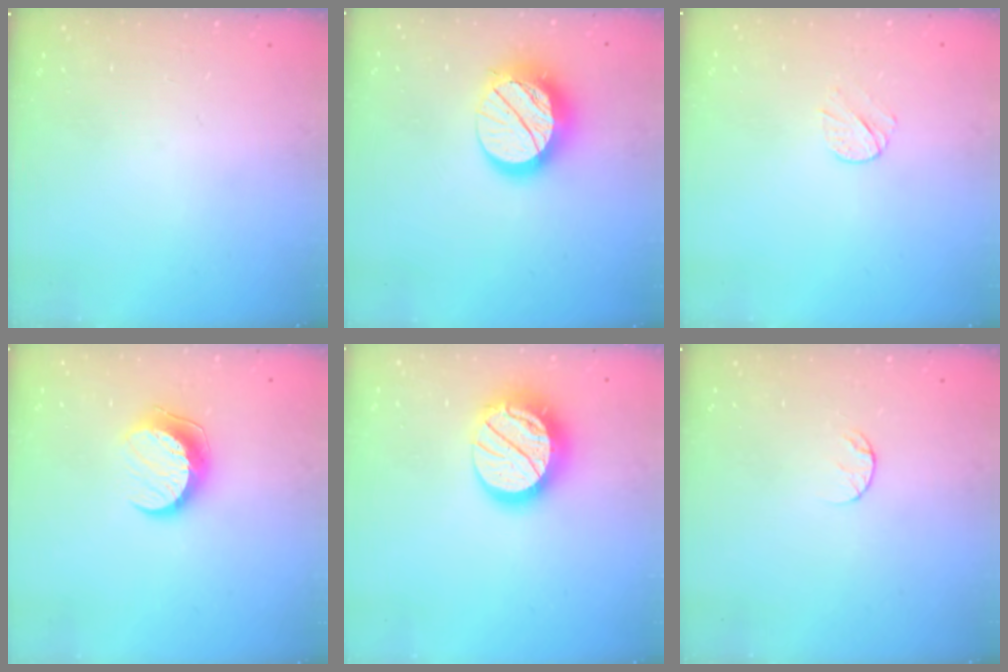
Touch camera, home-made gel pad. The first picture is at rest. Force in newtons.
{"total": 14.9, "press": 14.8, "slide": 0.9}
{"total": 4.3, "press": 4.2, "slide": 0.5}
{"total": 9.9, "press": 9.9, "slide": 0.1}
{"total": 17.5, "press": 17.5, "slide": 1.3}
{"total": 5.9, "press": 5.9, "slide": 0.6}